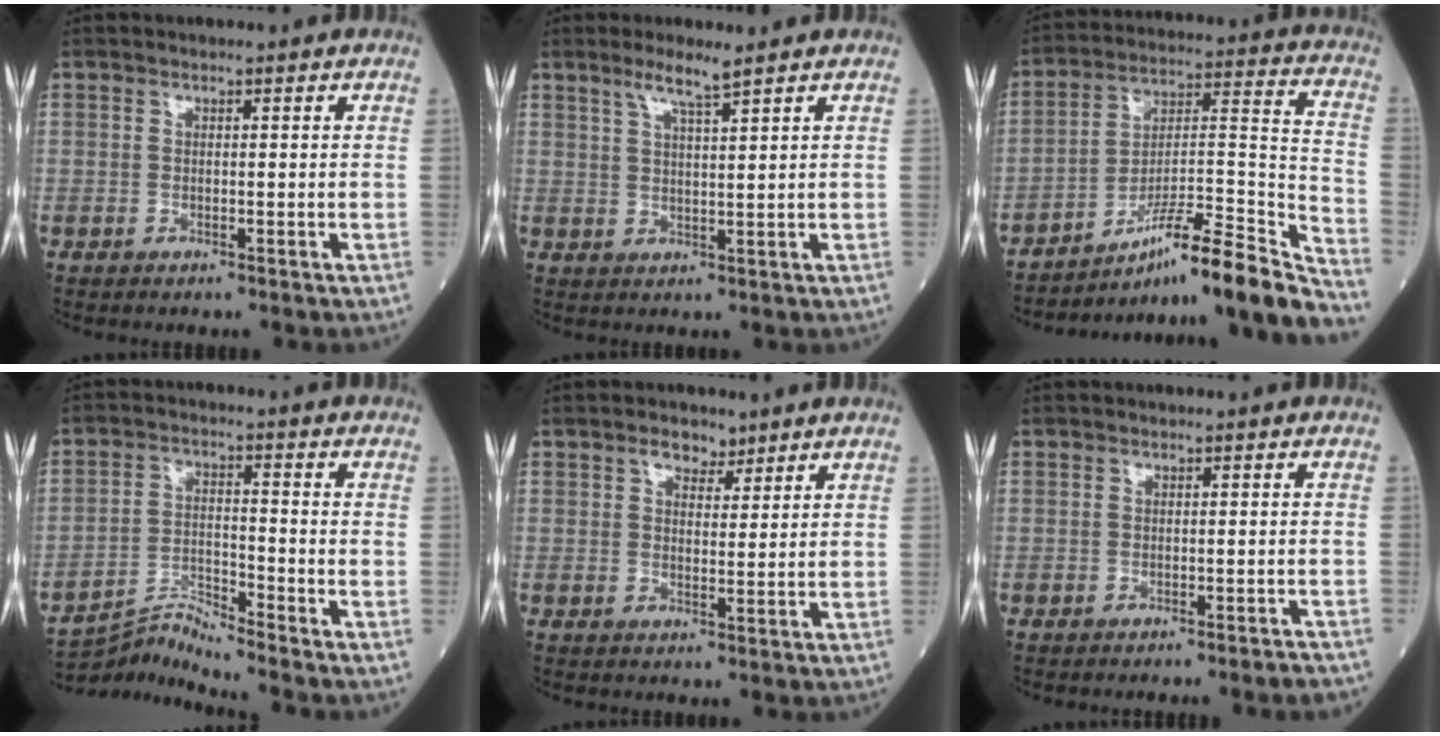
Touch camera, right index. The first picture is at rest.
{"total": 3.8, "force": [2.8, -0.3, 2.5], "torque": [-0.054, -0.001, 0.056]}
{"total": 21.9, "force": [-18.0, -0.3, 12.5], "torque": [-0.159, 0.014, -0.285]}
{"total": 6.6, "force": [-6.1, -2.7, -0.2], "torque": [-0.016, -0.008, -0.112]}
{"total": 2.9, "force": [2.0, 1.6, 1.3], "torque": [-0.022, 0.005, 0.033]}
{"total": 3.5, "force": [-3.2, -0.2, 1.4], "torque": [-0.019, 0.000, -0.037]}